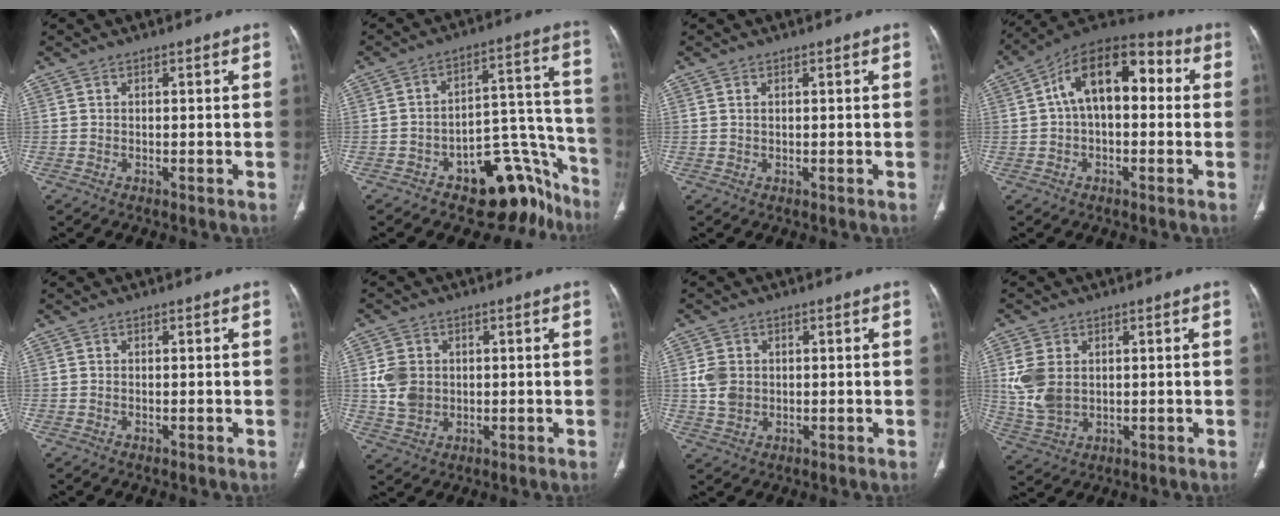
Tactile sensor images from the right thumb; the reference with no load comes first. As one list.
[{"total": 16.9, "force": [-11.3, 9.1, 8.7], "torque": [-0.028, 0.134, -0.157]}, {"total": 0.6, "force": [0.2, 0.4, 0.4], "torque": [-0.012, 0.003, 0.006]}, {"total": 15.2, "force": [2.1, 8.6, 12.4], "torque": [-0.174, 0.044, 0.022]}, {"total": 0.0}, {"total": 6.7, "force": [0.7, 5.6, 3.7], "torque": [-0.056, -0.001, 0.021]}, {"total": 4.6, "force": [0.5, 3.8, 2.7], "torque": [-0.044, 0.000, 0.015]}, {"total": 8.7, "force": [1.5, 6.2, 6.0], "torque": [-0.124, -0.006, 0.043]}]